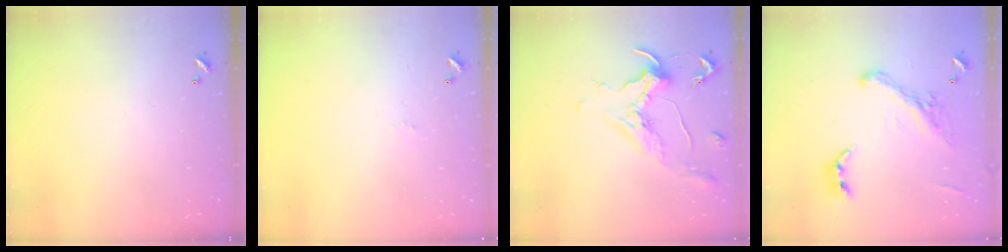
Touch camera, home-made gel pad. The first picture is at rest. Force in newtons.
{"total": 1.6, "press": 1.5, "slide": 0.5}
{"total": 1.8, "press": 1.5, "slide": 0.9}
{"total": 5.1, "press": 4.9, "slide": 1.4}